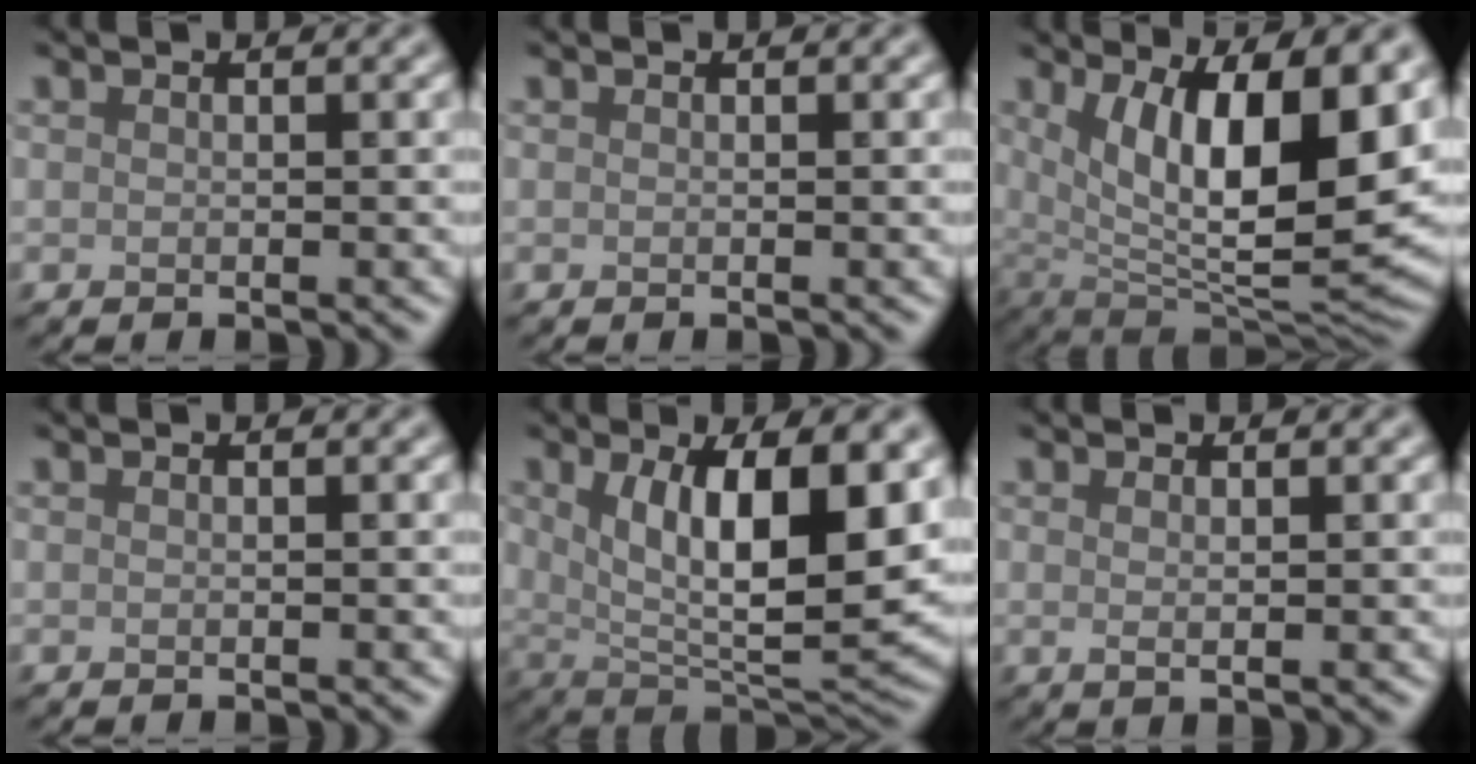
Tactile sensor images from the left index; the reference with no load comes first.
{"total": 0.0}
{"total": 12.7, "force": [3.2, 4.9, 11.3], "torque": [-0.161, -0.022, 0.058]}
{"total": 0.0}
{"total": 10.9, "force": [2.6, 4.8, 9.5], "torque": [-0.153, -0.012, 0.047]}
{"total": 1.5, "force": [0.4, 0.4, 1.4], "torque": [-0.021, 0.001, 0.005]}